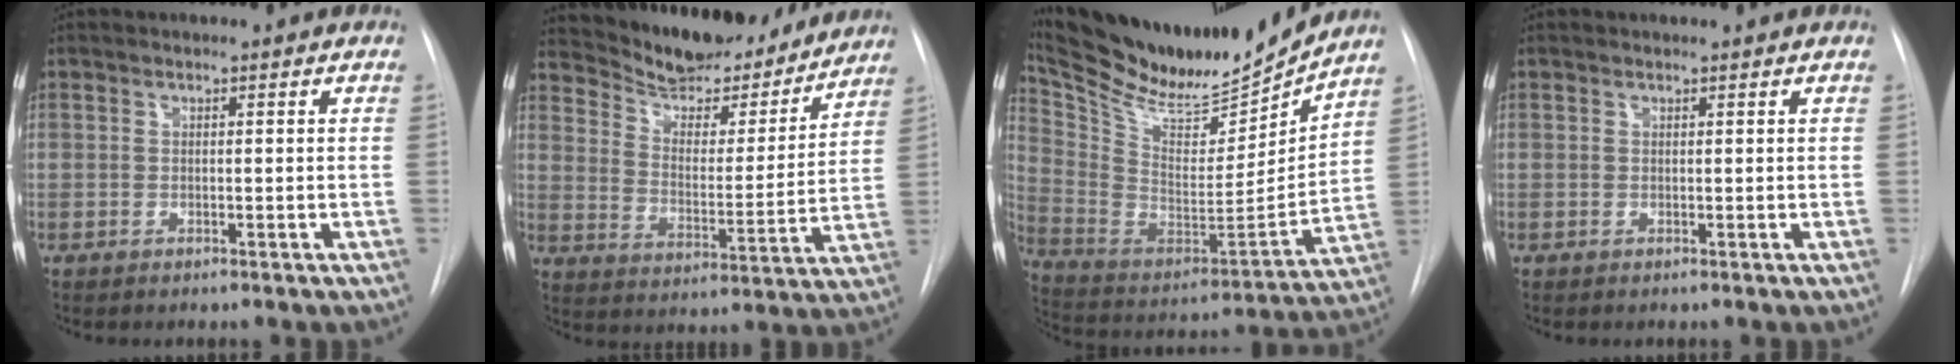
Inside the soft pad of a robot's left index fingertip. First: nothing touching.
{"total": 19.2, "force": [17.6, 4.6, 6.2], "torque": [-0.094, -0.010, 0.263]}
{"total": 22.6, "force": [20.6, 3.5, 8.5], "torque": [-0.163, -0.040, 0.339]}
{"total": 1.1, "force": [1.1, 0.1, 0.1], "torque": [-0.007, 0.013, 0.016]}